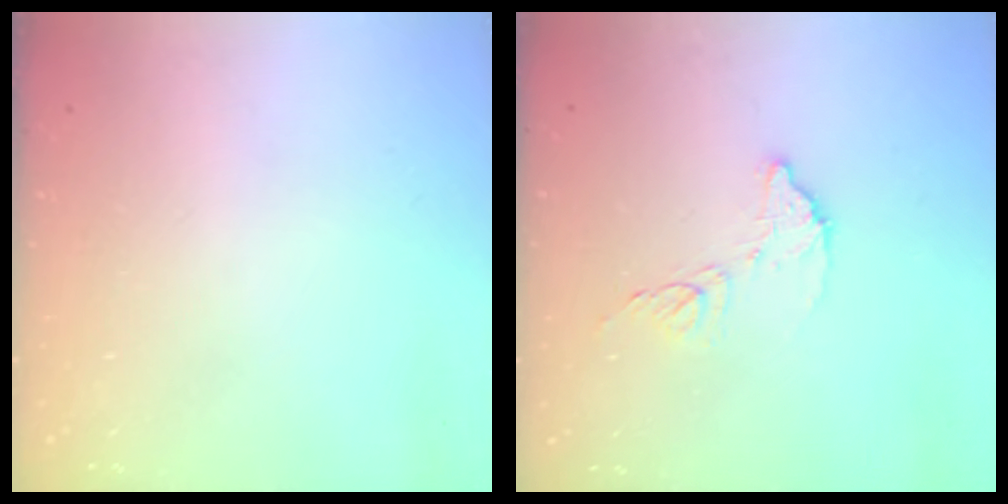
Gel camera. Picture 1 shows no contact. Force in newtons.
{"total": 7.6, "press": 7.6, "slide": 0.2}